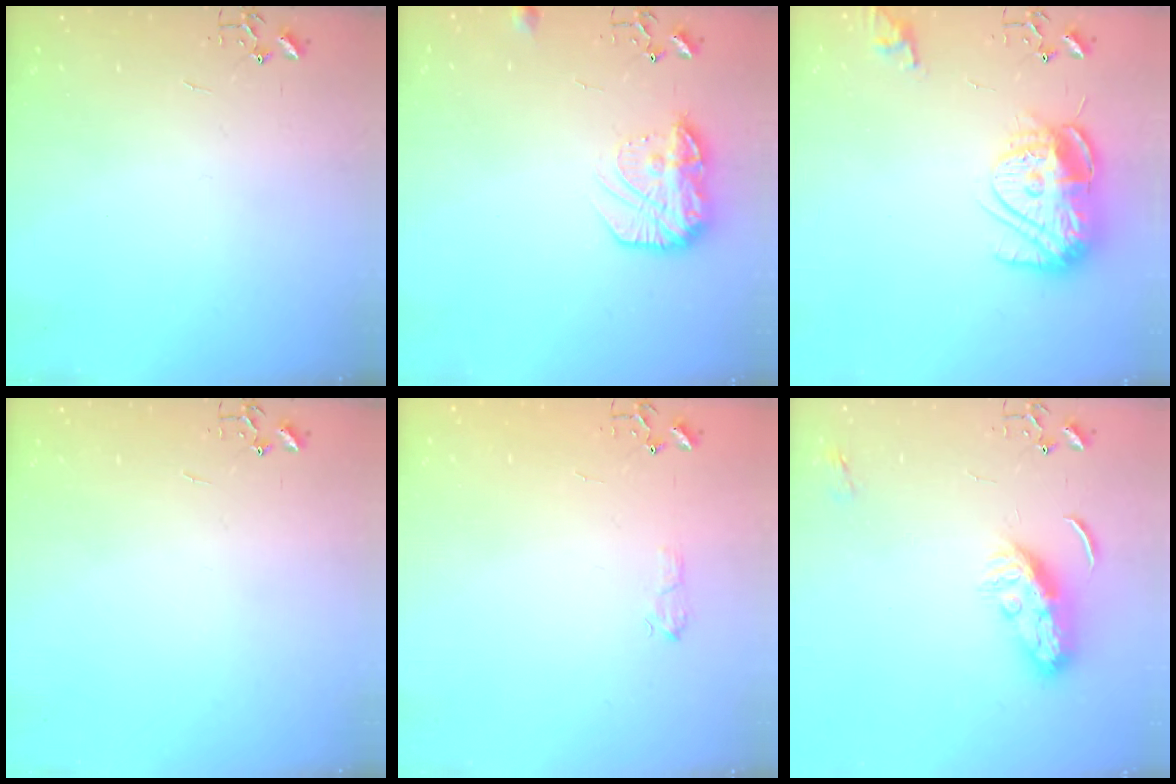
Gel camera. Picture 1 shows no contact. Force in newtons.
{"total": 13.9, "press": 13.8, "slide": 0.8}
{"total": 15.8, "press": 15.7, "slide": 1.4}
{"total": 0.0}
{"total": 5.5, "press": 5.5, "slide": 0.8}
{"total": 8.8, "press": 8.8, "slide": 0.5}